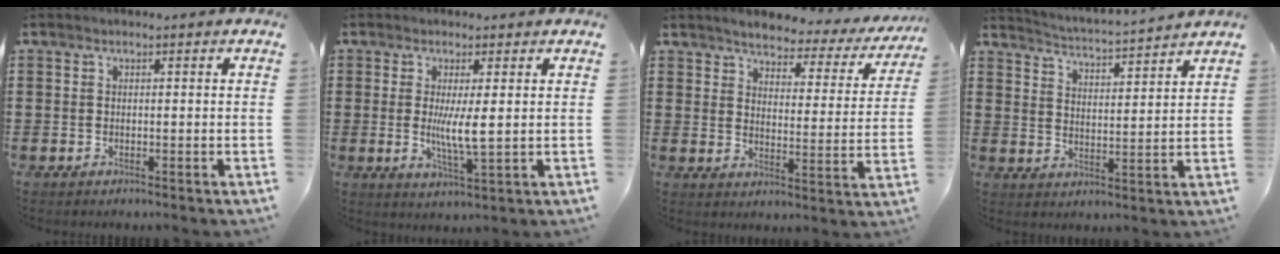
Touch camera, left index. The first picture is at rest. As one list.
[{"total": 5.2, "force": [0.5, 0.6, 5.1], "torque": [-0.088, -0.009, 0.006]}, {"total": 3.2, "force": [3.0, 0.7, 0.9], "torque": [-0.032, -0.025, 0.043]}, {"total": 3.2, "force": [3.1, -0.7, 0.3], "torque": [-0.024, -0.032, 0.046]}]